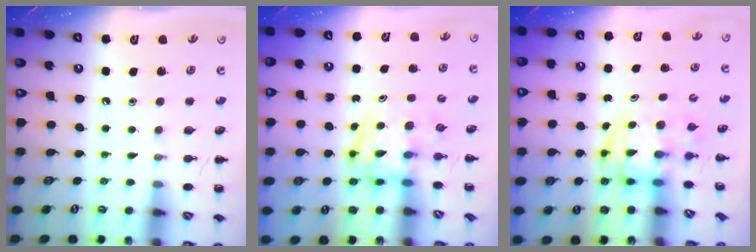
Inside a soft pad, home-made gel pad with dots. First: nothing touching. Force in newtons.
{"total": 3.4, "press": 3.4, "slide": 0.2}
{"total": 2.8, "press": 2.7, "slide": 0.5}